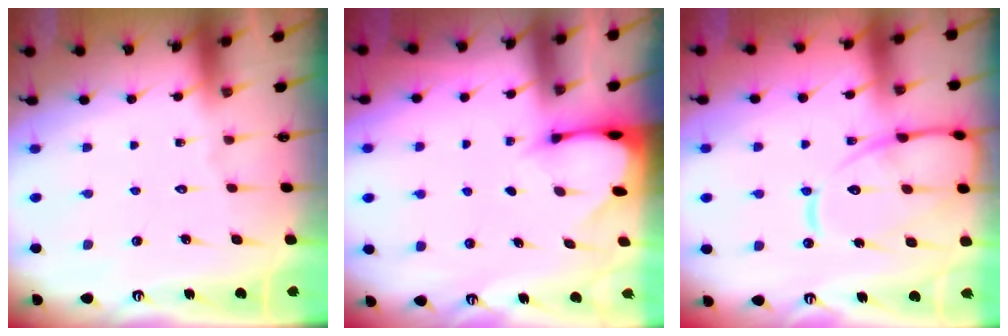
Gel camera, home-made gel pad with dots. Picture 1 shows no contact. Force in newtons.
{"total": 2.4, "press": 2.4, "slide": 0.1}
{"total": 16.0, "press": 15.9, "slide": 1.5}